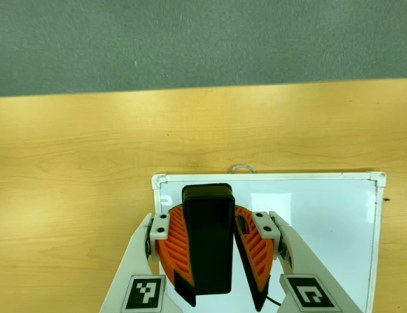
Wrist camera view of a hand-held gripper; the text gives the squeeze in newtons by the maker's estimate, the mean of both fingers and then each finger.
{"total": 10.3, "left": 10.2, "right": 10.4}